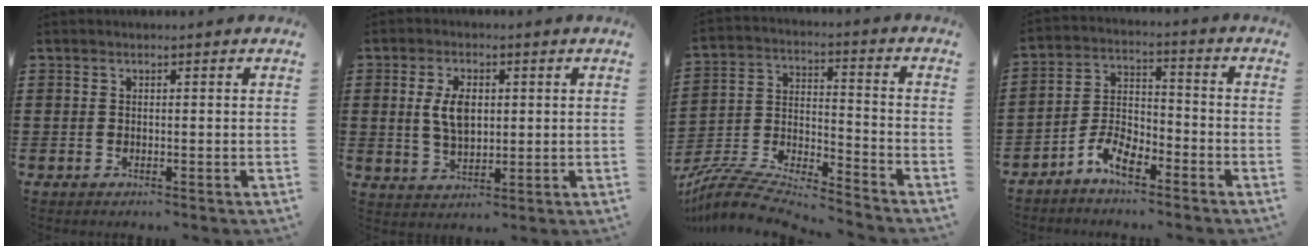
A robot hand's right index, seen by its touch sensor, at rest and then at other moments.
{"total": 5.7, "force": [0.9, 3.1, 4.7], "torque": [-0.107, 0.008, 0.012]}
{"total": 7.7, "force": [-7.2, 0.9, 2.6], "torque": [-0.065, -0.004, -0.146]}
{"total": 6.2, "force": [-4.4, 2.8, 3.4], "torque": [-0.077, 0.013, -0.087]}